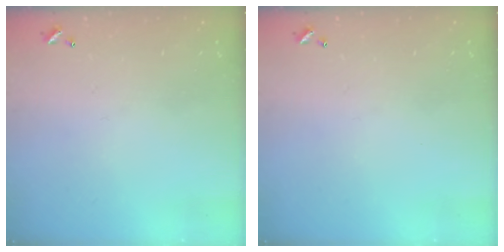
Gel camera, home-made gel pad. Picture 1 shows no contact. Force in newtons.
{"total": 0.0}